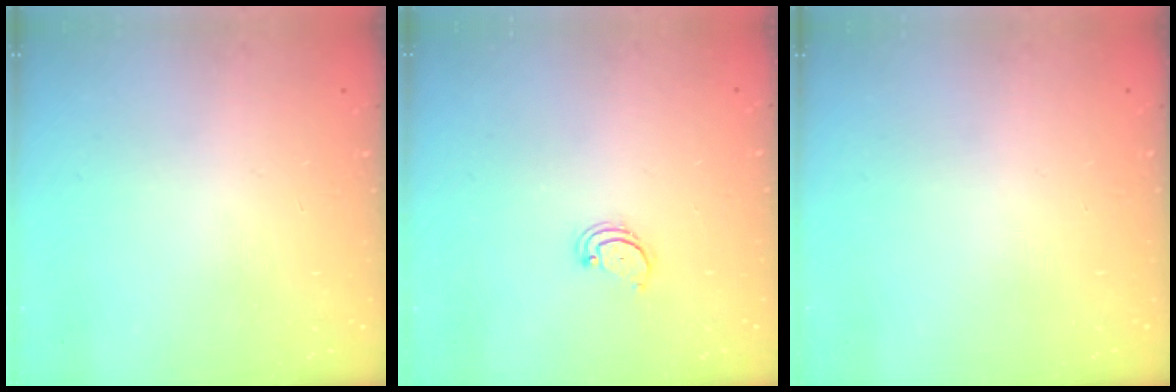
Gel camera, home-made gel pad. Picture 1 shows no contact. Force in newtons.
{"total": 2.6, "press": 2.5, "slide": 0.5}
{"total": 0.0}